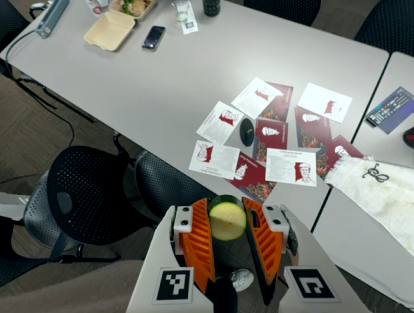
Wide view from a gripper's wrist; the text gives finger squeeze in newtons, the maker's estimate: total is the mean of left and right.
{"total": 10.7, "left": 10.5, "right": 10.9}